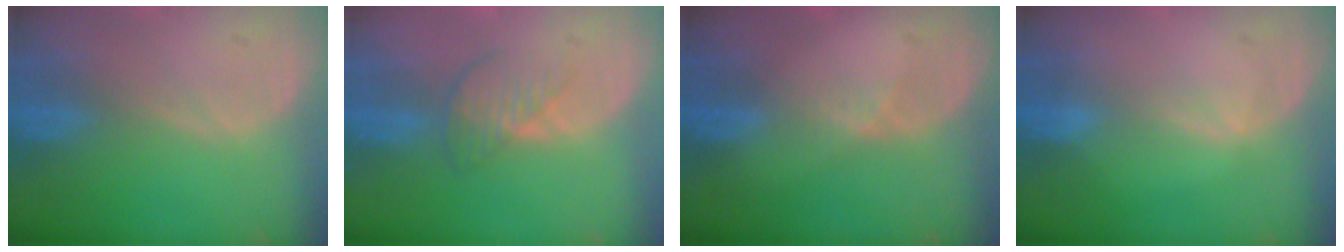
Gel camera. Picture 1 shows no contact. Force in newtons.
{"total": 3.8, "press": 3.5, "slide": 1.5}
{"total": 1.8, "press": 1.2, "slide": 1.3}
{"total": 0.9, "press": 0.8, "slide": 0.2}